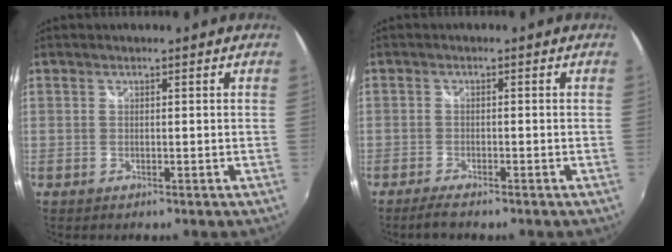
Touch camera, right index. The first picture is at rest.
{"total": 3.3, "force": [-2.8, 0.6, 1.8], "torque": [-0.046, -0.010, -0.052]}